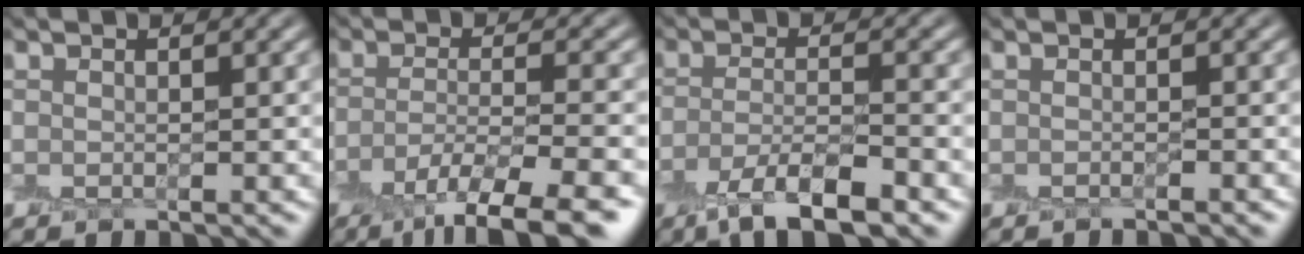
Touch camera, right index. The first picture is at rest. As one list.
[{"total": 8.3, "force": [-4.8, 1.9, 6.4], "torque": [-0.098, -0.010, -0.084]}, {"total": 6.0, "force": [-3.7, 1.5, 4.4], "torque": [-0.084, -0.006, -0.073]}, {"total": 0.7, "force": [-0.6, -0.1, 0.5], "torque": [-0.004, -0.003, -0.014]}]